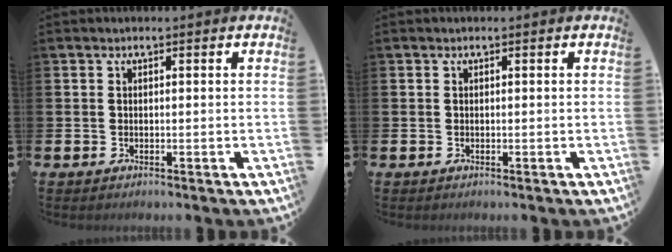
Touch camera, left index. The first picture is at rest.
{"total": 0.0}